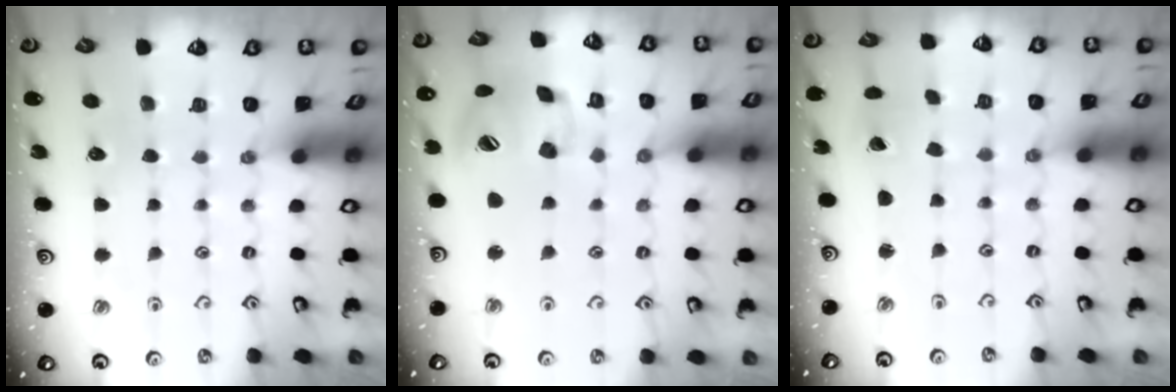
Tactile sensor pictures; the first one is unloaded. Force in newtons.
{"total": 15.3, "press": 15.1, "slide": 2.4}
{"total": 1.4, "press": 1.4, "slide": 0.1}